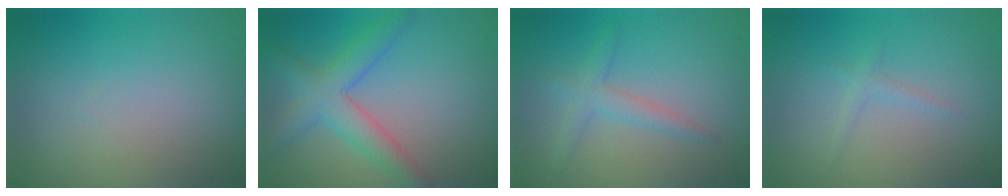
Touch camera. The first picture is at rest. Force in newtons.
{"total": 3.5, "press": 3.5, "slide": 0.2}
{"total": 2.1, "press": 2.1, "slide": 0.1}
{"total": 0.9, "press": 0.9, "slide": 0.1}